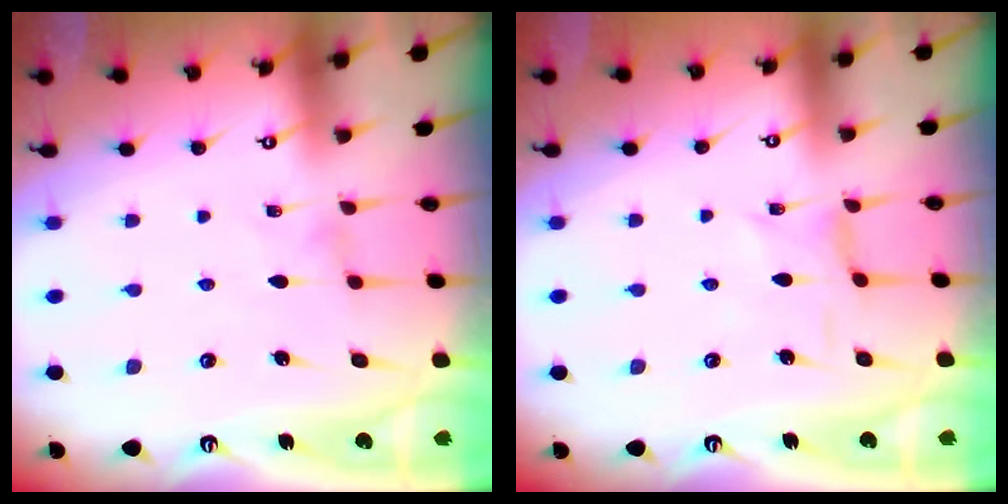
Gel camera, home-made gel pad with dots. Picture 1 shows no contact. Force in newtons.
{"total": 0.8, "press": 0.8, "slide": 0.3}